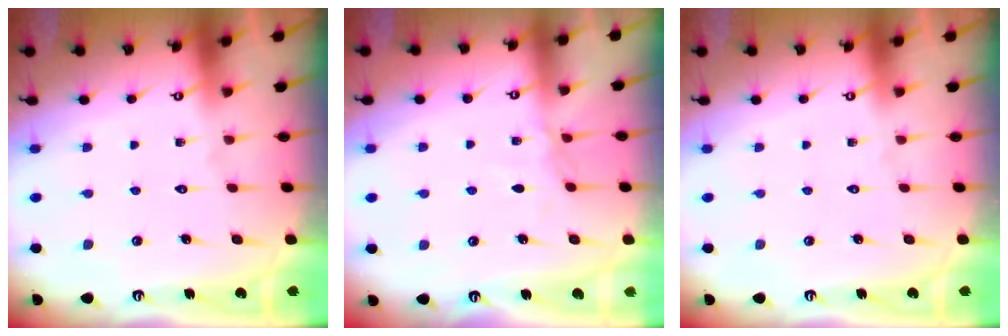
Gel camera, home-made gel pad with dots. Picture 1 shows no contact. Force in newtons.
{"total": 5.2, "press": 5.2, "slide": 0.6}
{"total": 0.0}